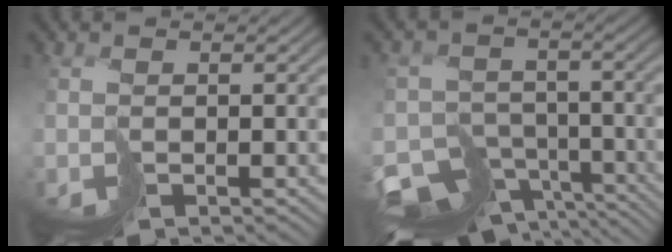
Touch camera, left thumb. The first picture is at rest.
{"total": 12.0, "force": [-8.6, 7.0, 4.7], "torque": [-0.108, -0.039, -0.116]}